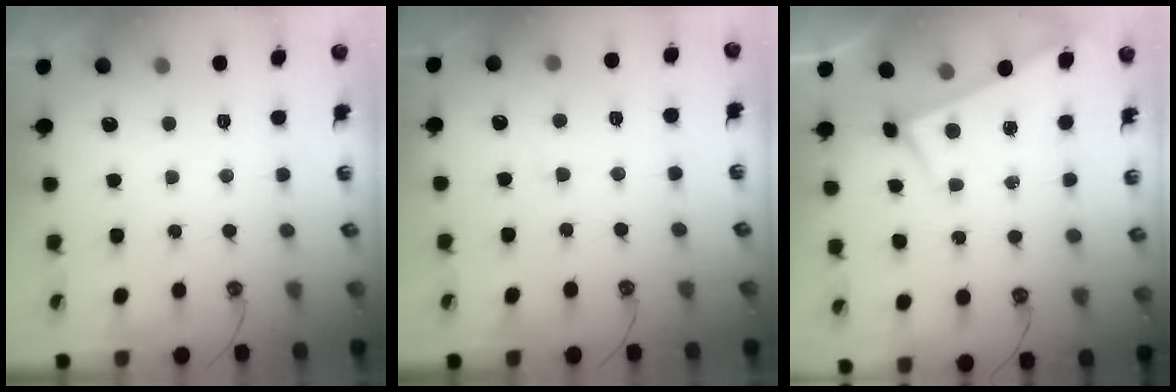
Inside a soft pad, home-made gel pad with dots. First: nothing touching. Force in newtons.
{"total": 0.8, "press": 0.1, "slide": 0.8}
{"total": 3.1, "press": 3.1, "slide": 0.3}